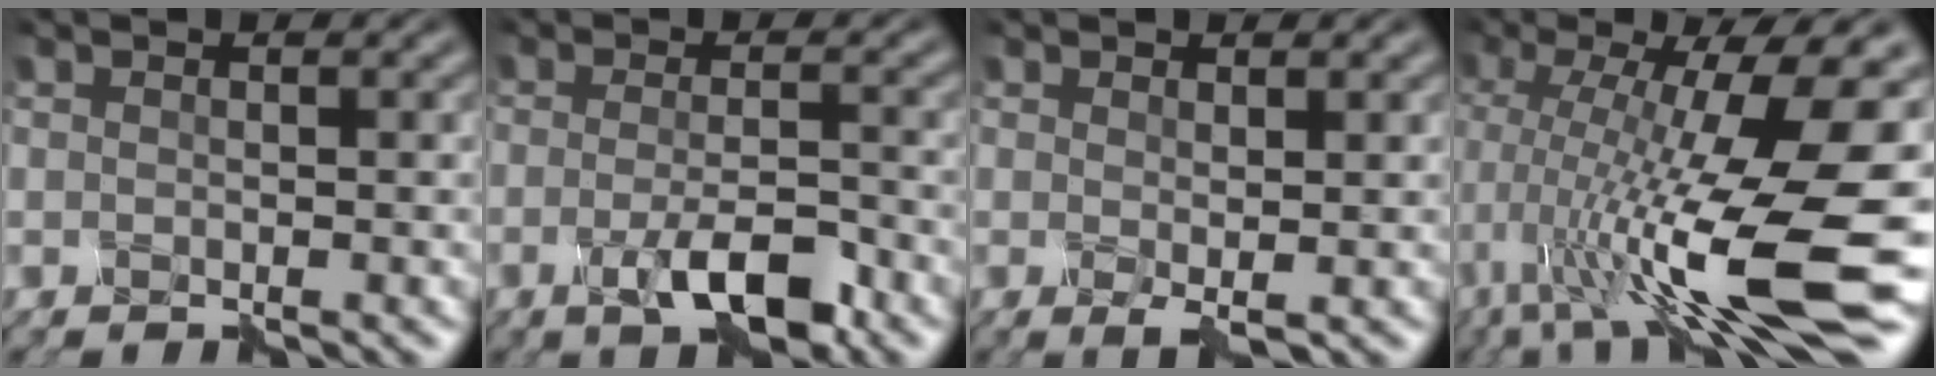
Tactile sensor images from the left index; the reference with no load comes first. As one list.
[{"total": 4.4, "force": [-2.5, 1.2, 3.5], "torque": [-0.070, -0.005, -0.042]}, {"total": 1.2, "force": [0.3, 0.3, 1.1], "torque": [-0.023, -0.009, 0.009]}, {"total": 15.4, "force": [-3.2, 4.2, 14.4], "torque": [-0.262, 0.002, -0.052]}]